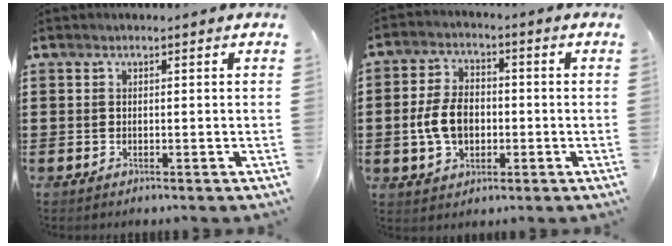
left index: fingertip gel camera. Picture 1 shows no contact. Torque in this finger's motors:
{"motor_torque": [0.87, 0.38, 0.60, 0.10]}